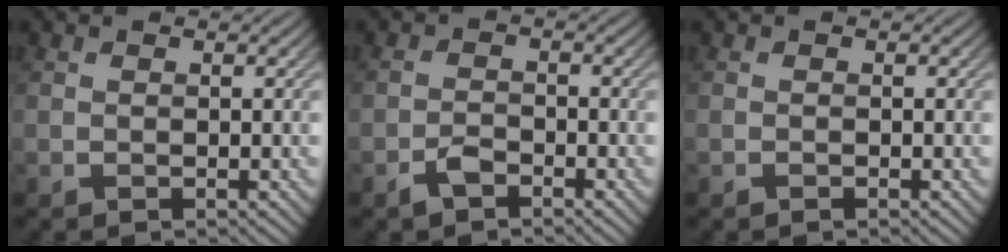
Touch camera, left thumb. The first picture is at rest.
{"total": 2.0, "force": [-1.5, 1.0, 1.0], "torque": [-0.018, 0.003, -0.032]}
{"total": 0.0}